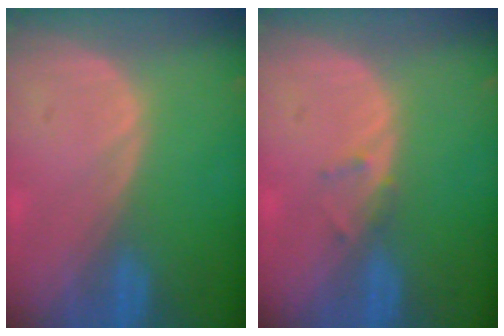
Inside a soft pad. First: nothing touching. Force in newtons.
{"total": 1.3, "press": 1.1, "slide": 0.8}